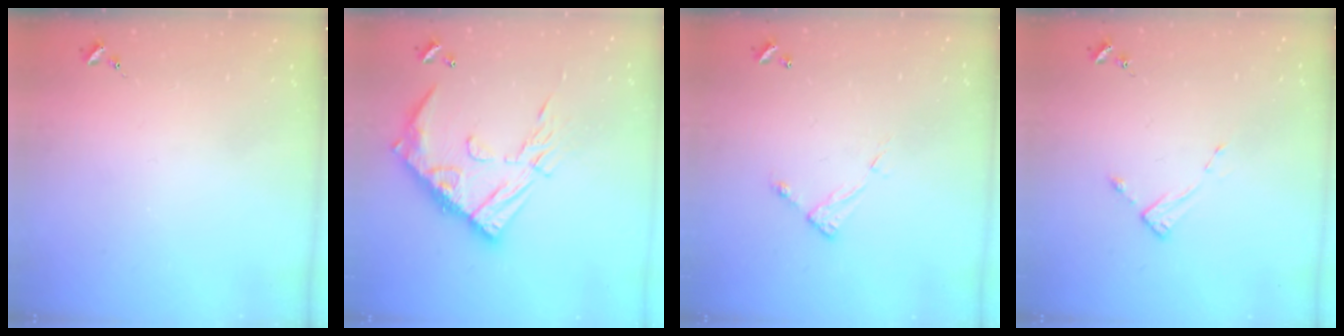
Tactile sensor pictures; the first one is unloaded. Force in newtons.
{"total": 19.1, "press": 19.0, "slide": 1.8}
{"total": 5.3, "press": 5.3, "slide": 0.4}
{"total": 2.6, "press": 2.6, "slide": 0.3}